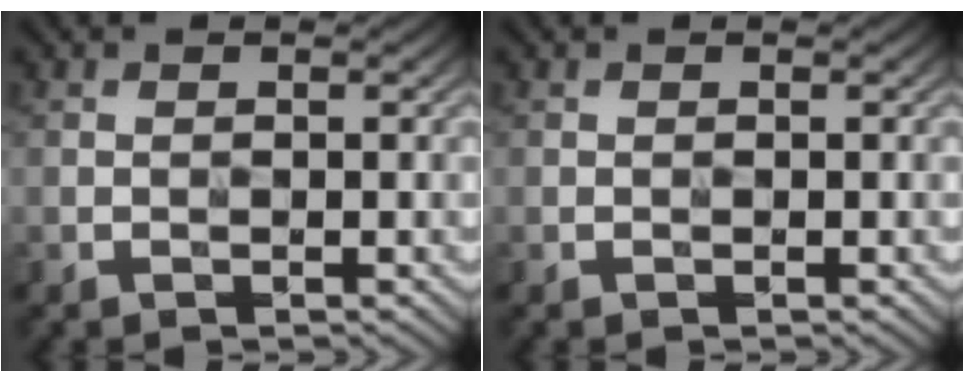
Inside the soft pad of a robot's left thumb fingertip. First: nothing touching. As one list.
[{"total": 0.0}]